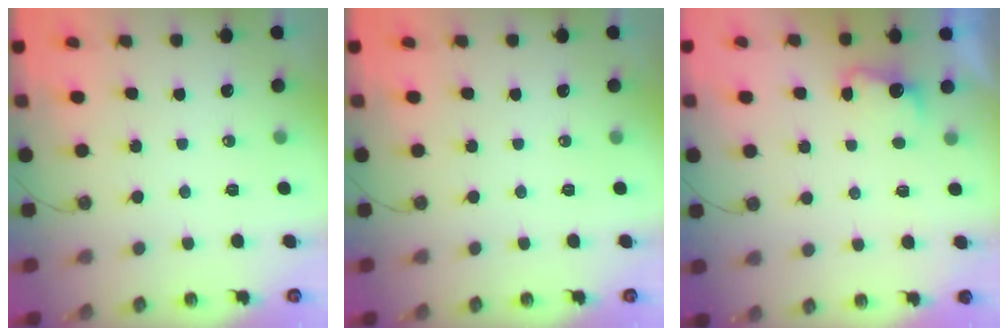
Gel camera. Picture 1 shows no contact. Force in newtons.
{"total": 0.0}
{"total": 3.7, "press": 3.5, "slide": 1.0}